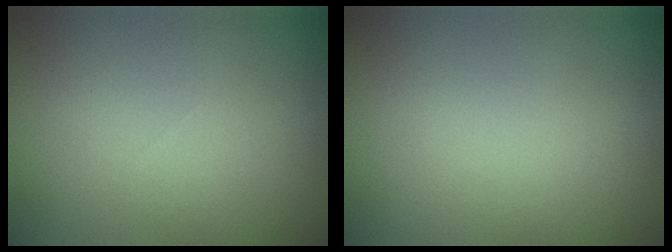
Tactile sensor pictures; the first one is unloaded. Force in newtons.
{"total": 0.0}